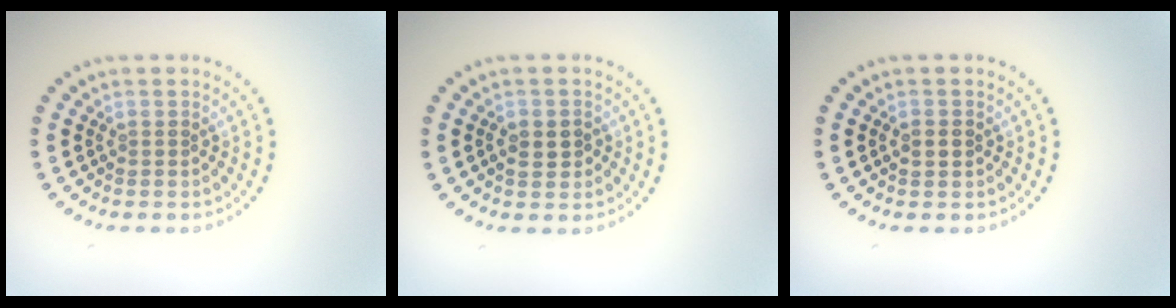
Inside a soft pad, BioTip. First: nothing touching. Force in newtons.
{"total": 2.2, "press": 2.2, "slide": 0.2}
{"total": 1.6, "press": 1.6, "slide": 0.3}